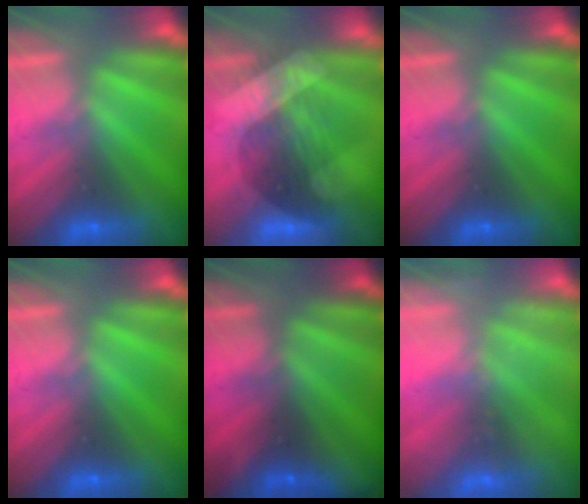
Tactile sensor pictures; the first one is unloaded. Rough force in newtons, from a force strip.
{"total": 3.2}
{"total": 0.0}
{"total": 0.0}
{"total": 2.4}
{"total": 2.3}